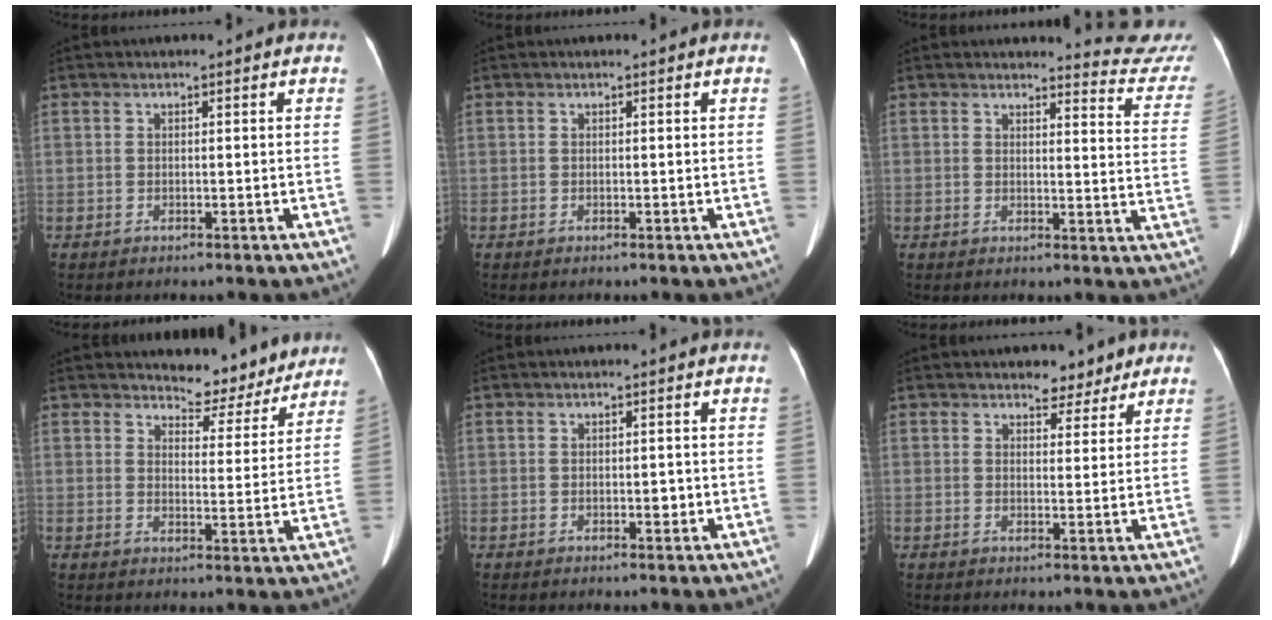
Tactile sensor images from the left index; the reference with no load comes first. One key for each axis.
{"total": 0.0}
{"total": 9.5, "fx": 9.4, "fy": -0.7, "fz": -0.9, "tx": 0.010, "ty": -0.101, "tz": 0.082}
{"total": 7.2, "fx": 6.9, "fy": 2.2, "fz": 0.6, "tx": -0.005, "ty": -0.010, "tz": 0.086}
{"total": 1.1, "fx": -0.6, "fy": 0.5, "fz": 0.7, "tx": -0.012, "ty": 0.001, "tz": -0.003}
{"total": 3.6, "fx": 2.9, "fy": 2.1, "fz": 0.8, "tx": -0.004, "ty": 0.001, "tz": 0.040}